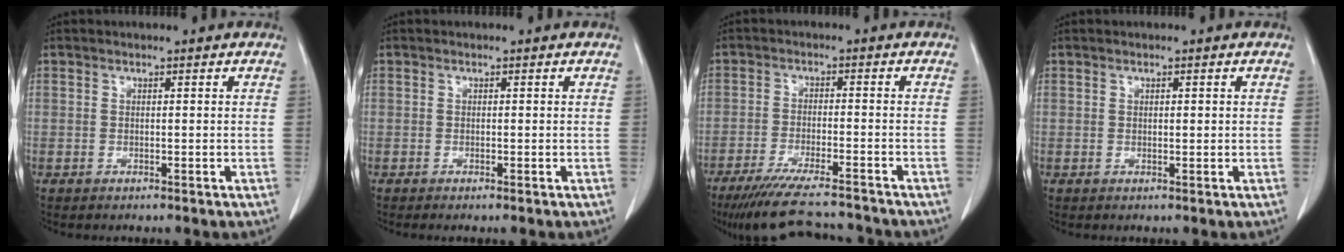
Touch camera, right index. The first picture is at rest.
{"total": 0.6, "force": [-0.4, 0.0, 0.4], "torque": [-0.012, -0.001, -0.005]}
{"total": 13.9, "force": [-12.6, 1.5, 5.6], "torque": [-0.099, -0.017, -0.191]}
{"total": 0.7, "force": [0.1, 0.3, 0.6], "torque": [-0.011, -0.001, 0.003]}